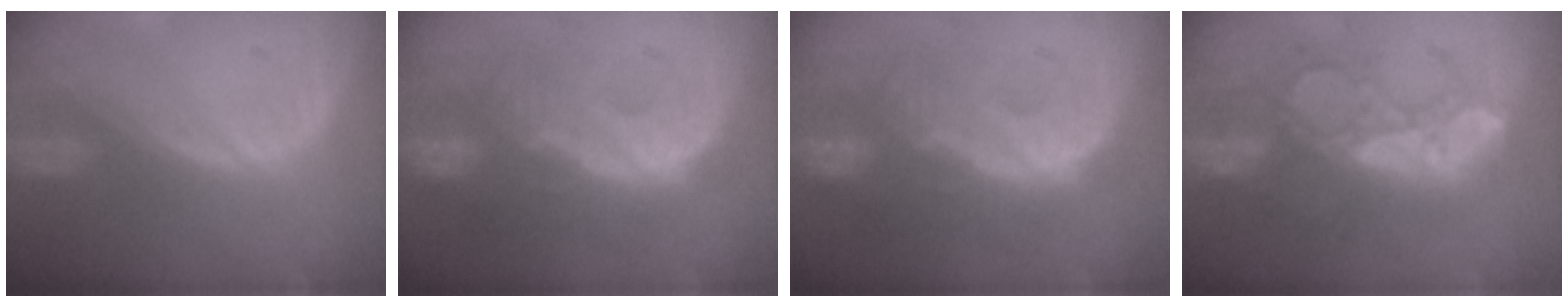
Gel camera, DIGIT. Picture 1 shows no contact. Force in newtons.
{"total": 10.4, "press": 9.8, "slide": 3.4}
{"total": 10.4, "press": 9.8, "slide": 3.4}
{"total": 10.1, "press": 9.6, "slide": 3.2}